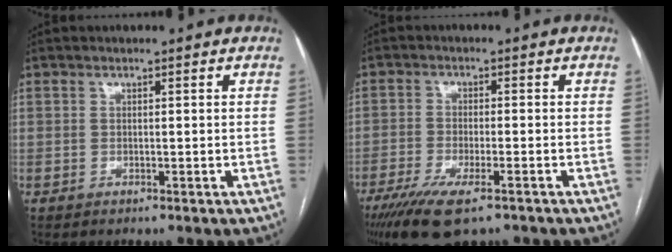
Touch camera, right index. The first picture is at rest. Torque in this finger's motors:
{"motor_torque": [1.74, -0.40, 0.62, 0.15]}